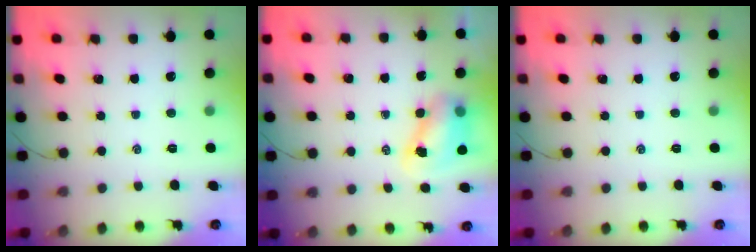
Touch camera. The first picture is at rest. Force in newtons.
{"total": 7.2, "press": 7.1, "slide": 1.3}
{"total": 0.0}